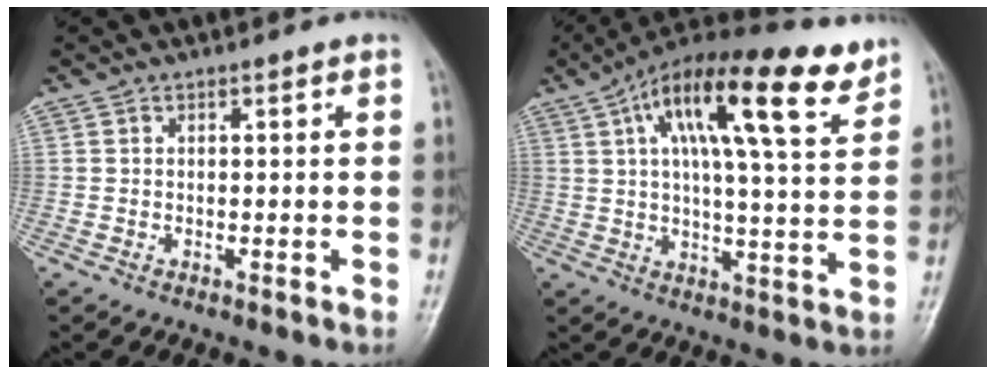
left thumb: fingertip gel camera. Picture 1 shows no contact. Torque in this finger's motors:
{"motor_torque": [0.91, 0.87, 1.78, -0.99, 0.19]}